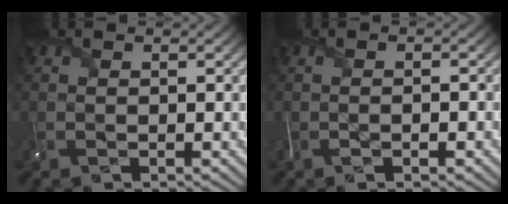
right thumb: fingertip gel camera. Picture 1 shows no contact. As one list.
[{"total": 1.8, "force": [-1.0, 0.6, 1.4], "torque": [-0.014, -0.003, -0.014]}]